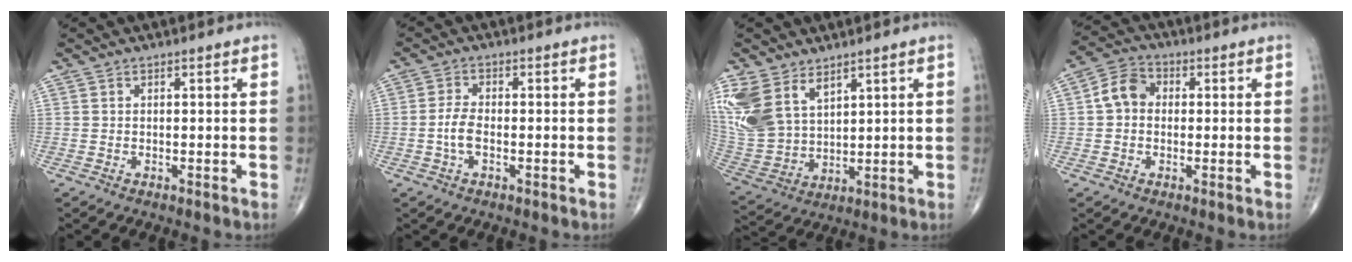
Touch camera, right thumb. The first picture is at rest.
{"total": 3.6, "force": [-0.9, 1.6, 3.1], "torque": [-0.068, 0.008, -0.021]}
{"total": 14.2, "force": [7.8, 8.5, 8.3], "torque": [-0.184, -0.025, 0.175]}
{"total": 6.0, "force": [0.3, 4.8, 3.6], "torque": [-0.058, 0.020, -0.005]}